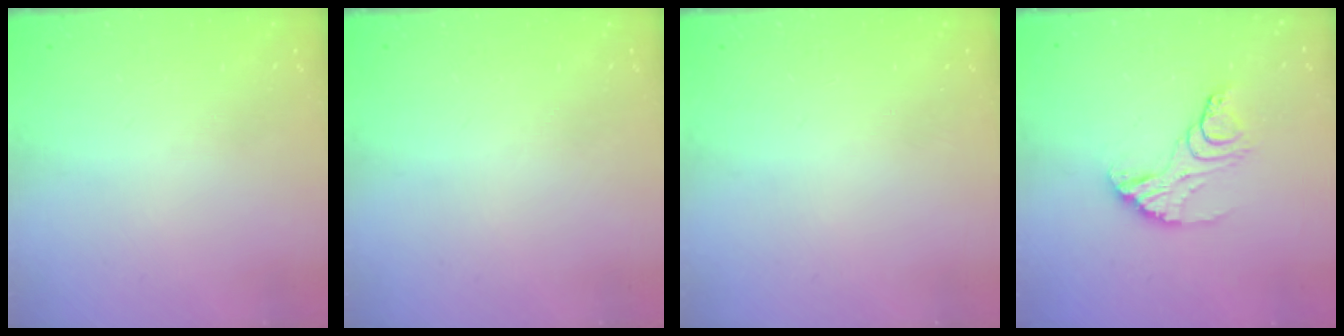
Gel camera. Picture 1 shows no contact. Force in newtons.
{"total": 0.0}
{"total": 0.0}
{"total": 11.2, "press": 11.2, "slide": 1.0}